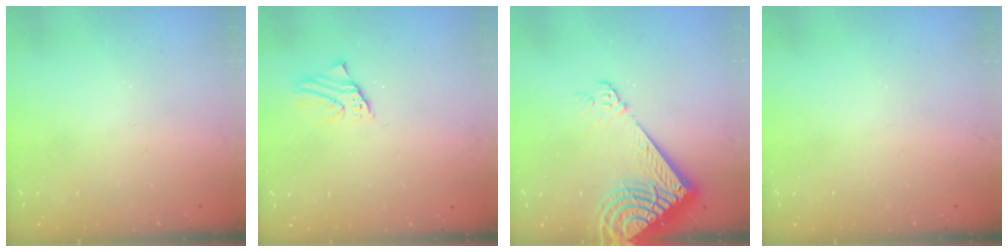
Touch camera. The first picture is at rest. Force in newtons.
{"total": 1.9, "press": 1.9, "slide": 0.2}
{"total": 13.3, "press": 13.2, "slide": 2.1}
{"total": 0.0}